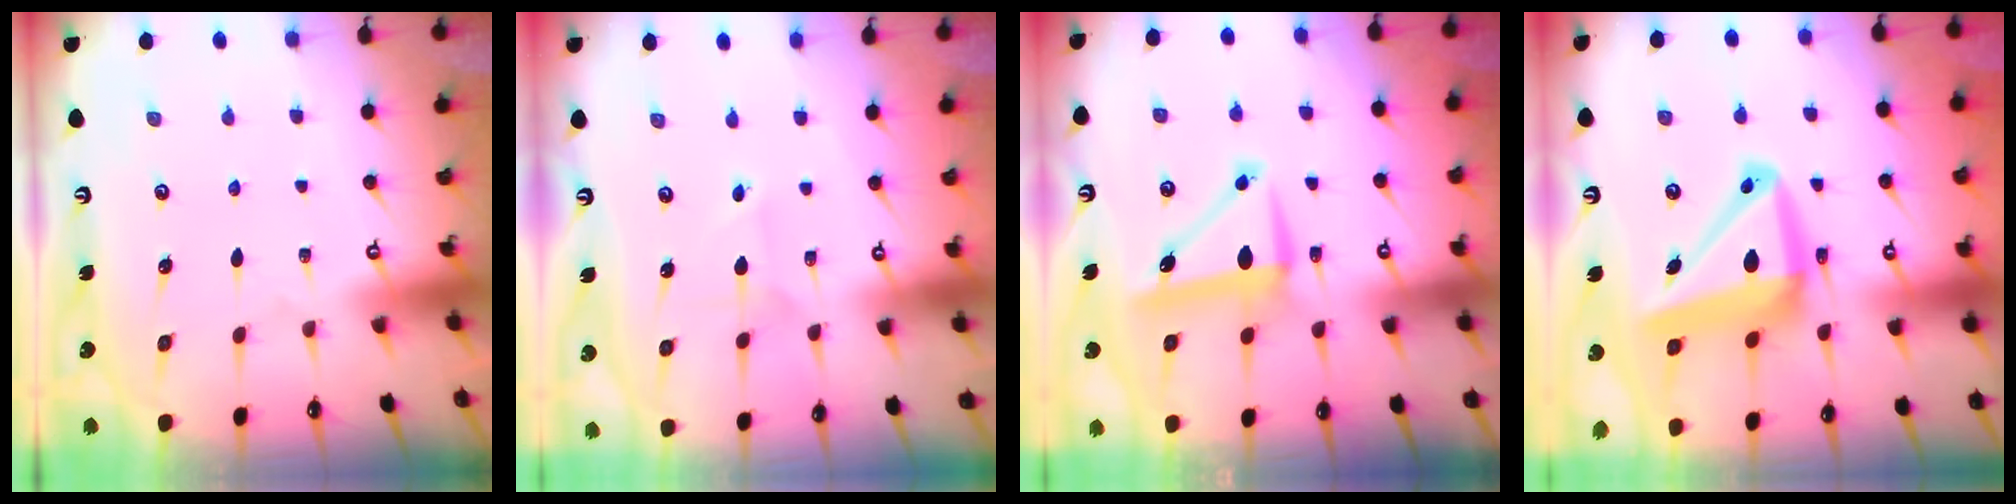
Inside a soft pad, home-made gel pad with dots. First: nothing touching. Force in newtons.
{"total": 2.4, "press": 2.3, "slide": 0.2}
{"total": 9.4, "press": 9.3, "slide": 1.1}
{"total": 14.1, "press": 13.7, "slide": 3.2}